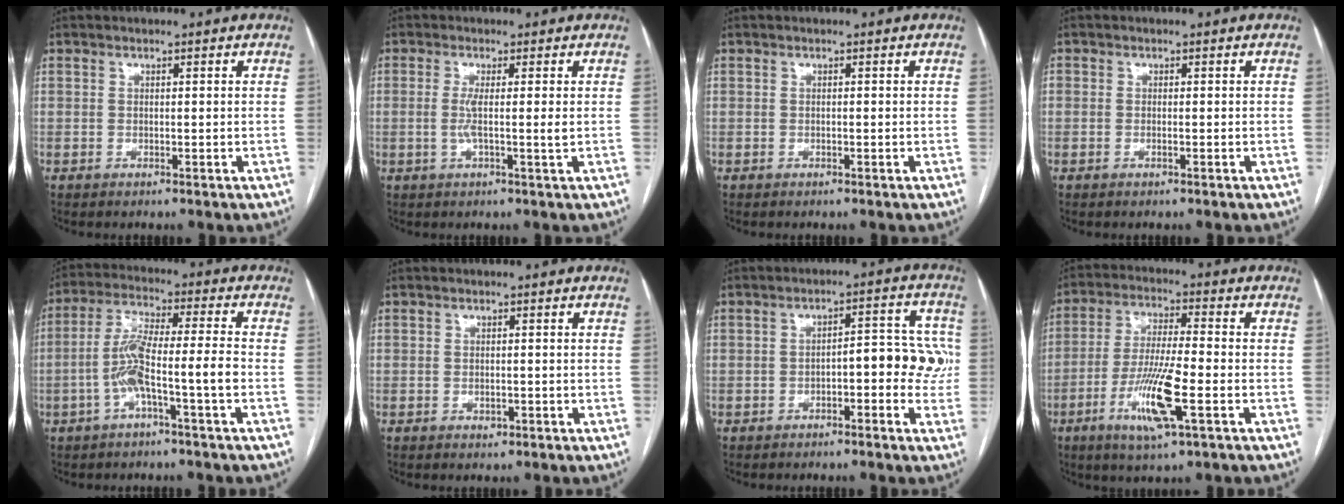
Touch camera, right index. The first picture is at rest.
{"total": 3.1, "force": [-0.1, -0.4, 3.1], "torque": [-0.063, -0.002, -0.002]}
{"total": 0.0}
{"total": 0.6, "force": [-0.3, 0.2, 0.4], "torque": [-0.006, 0.001, -0.006]}
{"total": 8.4, "force": [-3.1, -0.1, 7.8], "torque": [-0.157, 0.025, -0.058]}
{"total": 1.4, "force": [-0.6, 1.0, 0.8], "torque": [-0.012, 0.001, -0.003]}
{"total": 7.8, "force": [-1.4, 3.0, 7.0], "torque": [-0.080, 0.037, -0.018]}
{"total": 10.9, "force": [-4.2, 0.7, 10.0], "torque": [-0.197, -0.016, -0.079]}